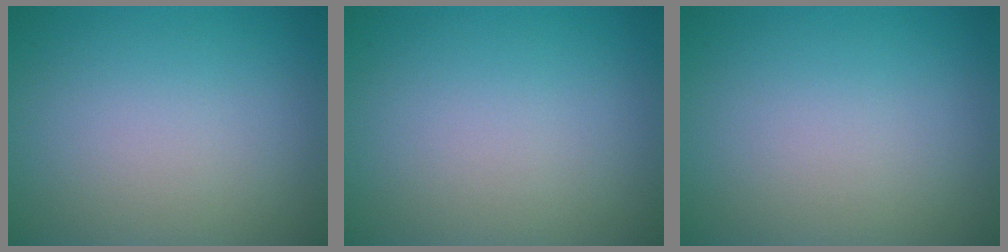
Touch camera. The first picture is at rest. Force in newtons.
{"total": 0.0}
{"total": 0.0}